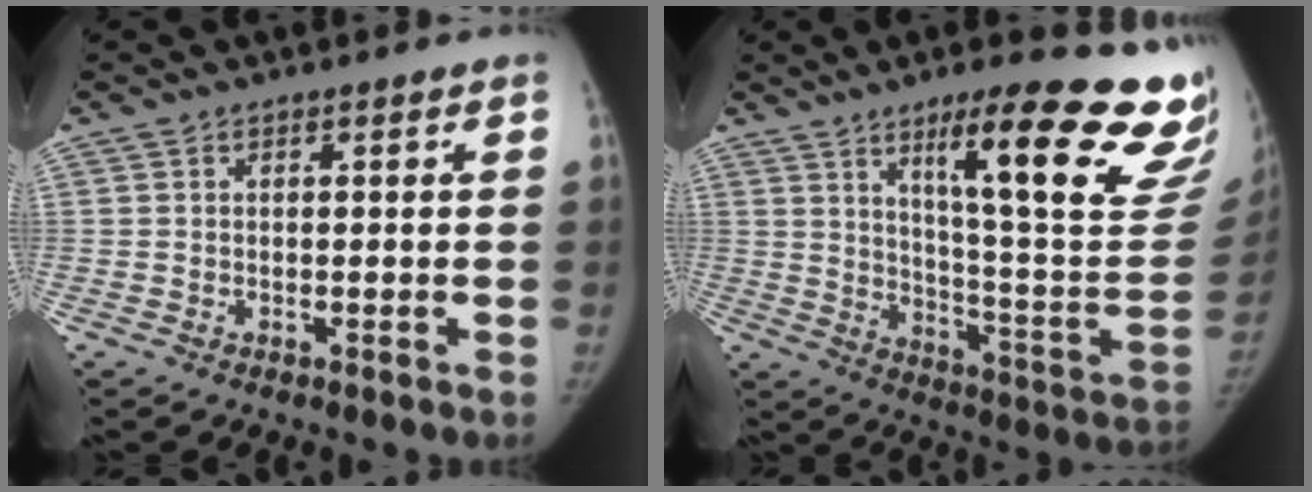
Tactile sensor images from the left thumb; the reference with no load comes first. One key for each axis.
{"total": 28.8, "fx": 18.2, "fy": 4.8, "fz": 21.8, "tx": -0.232, "ty": -0.098, "tz": 0.261}